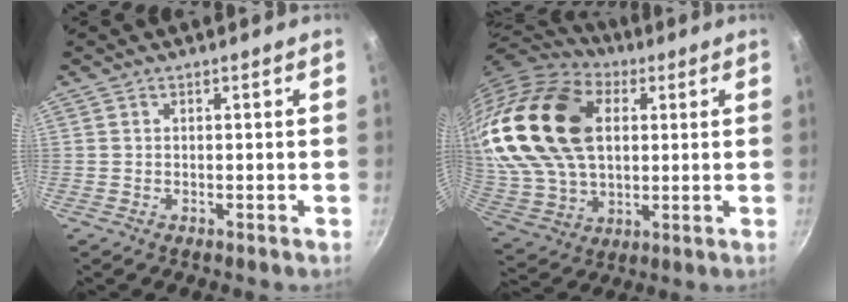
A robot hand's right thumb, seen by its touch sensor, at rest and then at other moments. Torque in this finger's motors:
{"motor_torque": [-0.91, 2.94, 2.77, 0.00, 0.52]}